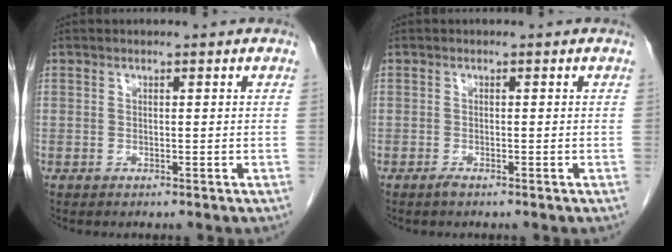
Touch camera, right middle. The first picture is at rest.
{"total": 0.7, "force": [-0.6, 0.0, 0.4], "torque": [-0.010, -0.001, -0.010]}